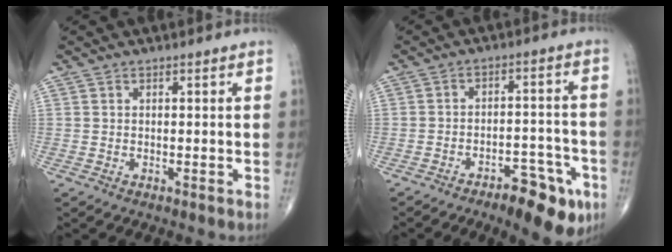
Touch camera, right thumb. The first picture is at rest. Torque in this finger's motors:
{"motor_torque": [1.10, 1.27, 0.06, -0.20, 0.21]}